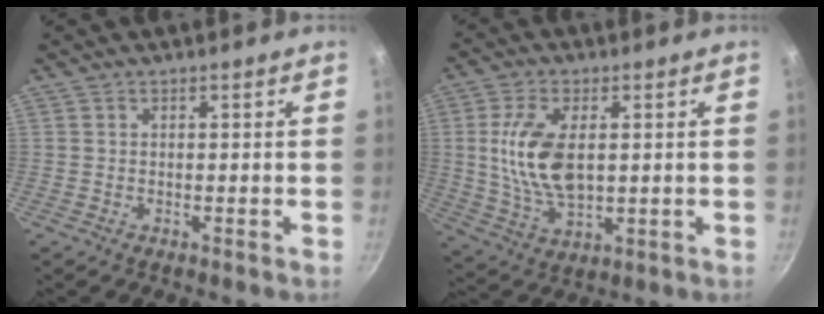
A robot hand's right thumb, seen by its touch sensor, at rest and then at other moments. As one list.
[{"total": 12.8, "force": [1.6, 7.0, 10.6], "torque": [-0.196, -0.008, 0.035]}]